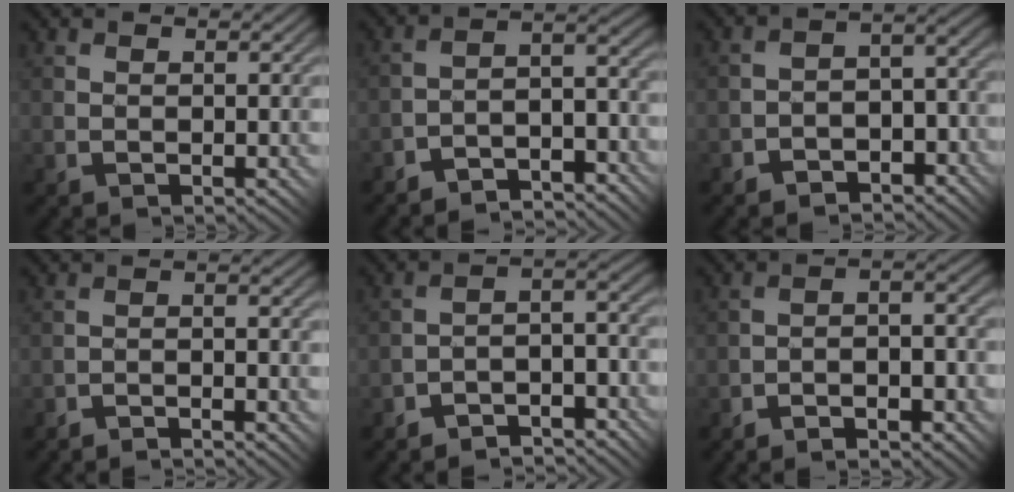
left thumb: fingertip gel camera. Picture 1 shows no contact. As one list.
[{"total": 5.9, "force": [-5.1, 1.4, 2.5], "torque": [-0.023, 0.004, -0.102]}, {"total": 4.6, "force": [-3.4, 2.4, 1.9], "torque": [-0.017, -0.001, -0.065]}, {"total": 2.7, "force": [-2.6, -0.2, 0.8], "torque": [-0.013, 0.013, -0.050]}, {"total": 6.1, "force": [-5.3, 1.6, 2.7], "torque": [-0.023, 0.000, -0.104]}, {"total": 6.2, "force": [-4.0, 2.1, 4.2], "torque": [-0.062, 0.002, -0.069]}]